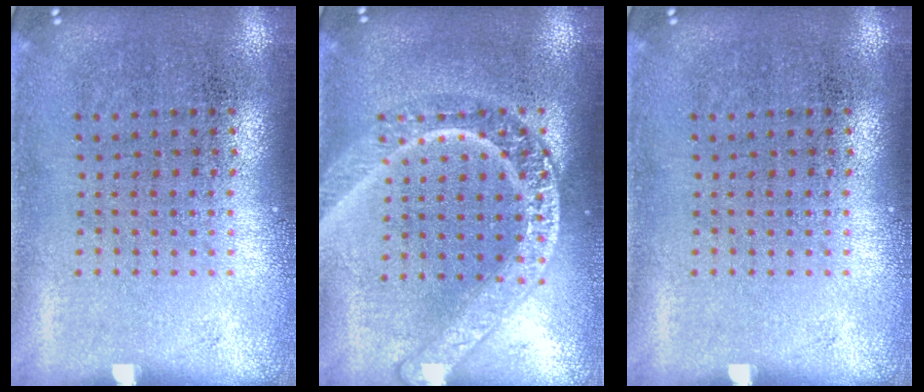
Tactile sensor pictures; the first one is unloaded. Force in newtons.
{"total": 3.3, "press": 3.3, "slide": 0.4}
{"total": 0.0}